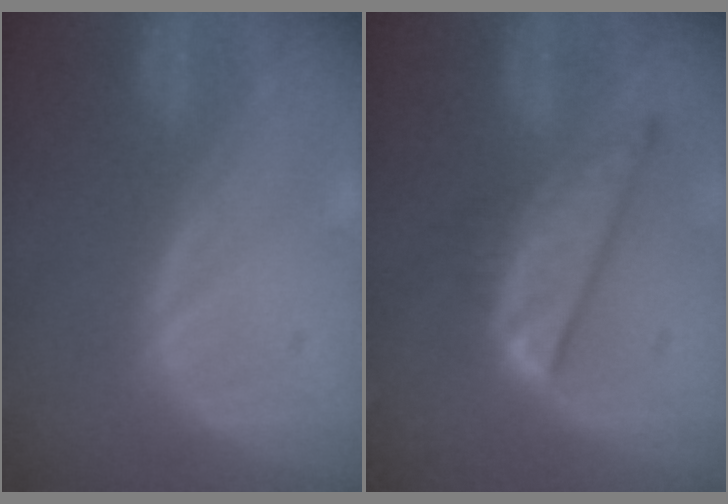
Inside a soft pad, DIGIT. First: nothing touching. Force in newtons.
{"total": 8.4, "press": 7.2, "slide": 4.3}